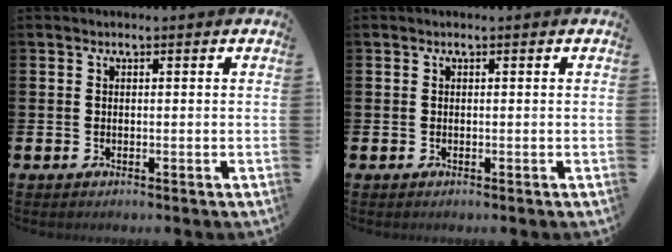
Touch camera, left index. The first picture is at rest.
{"total": 0.0}